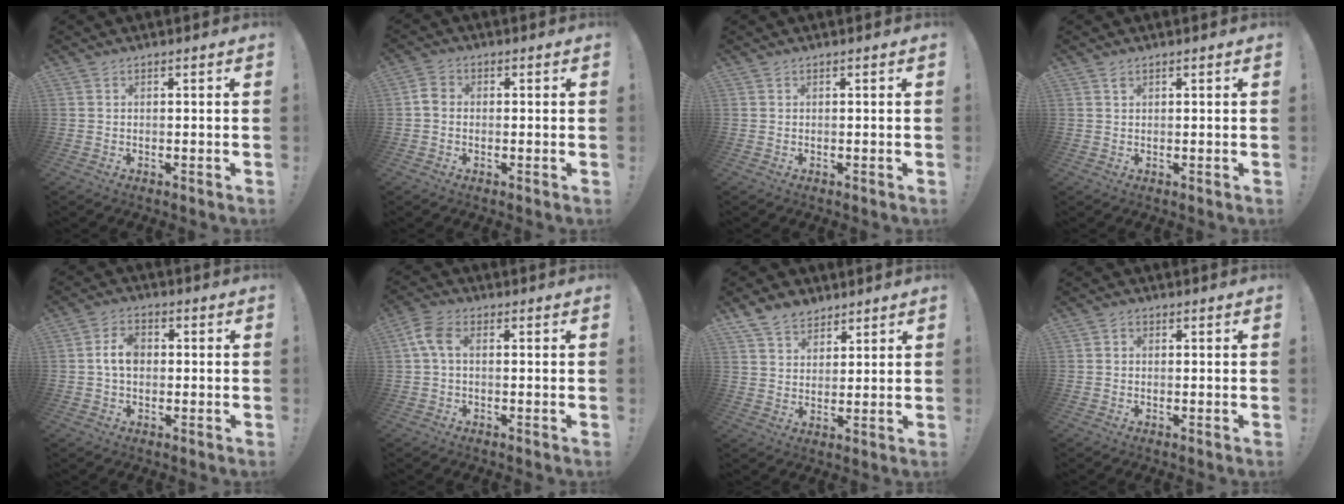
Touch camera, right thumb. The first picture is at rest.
{"total": 3.5, "force": [-0.3, 2.7, 2.2], "torque": [-0.044, 0.016, -0.001]}
{"total": 0.0}
{"total": 1.0, "force": [0.6, 0.6, 0.4], "torque": [-0.009, 0.001, 0.013]}
{"total": 6.5, "force": [0.2, 4.4, 4.7], "torque": [-0.081, 0.009, 0.002]}
{"total": 5.7, "force": [0.8, 3.1, 4.7], "torque": [-0.104, 0.010, 0.016]}
{"total": 7.9, "force": [6.0, 4.7, 1.9], "torque": [-0.037, -0.034, 0.118]}
{"total": 0.6, "force": [-0.2, 0.6, 0.1], "torque": [-0.004, 0.004, -0.004]}